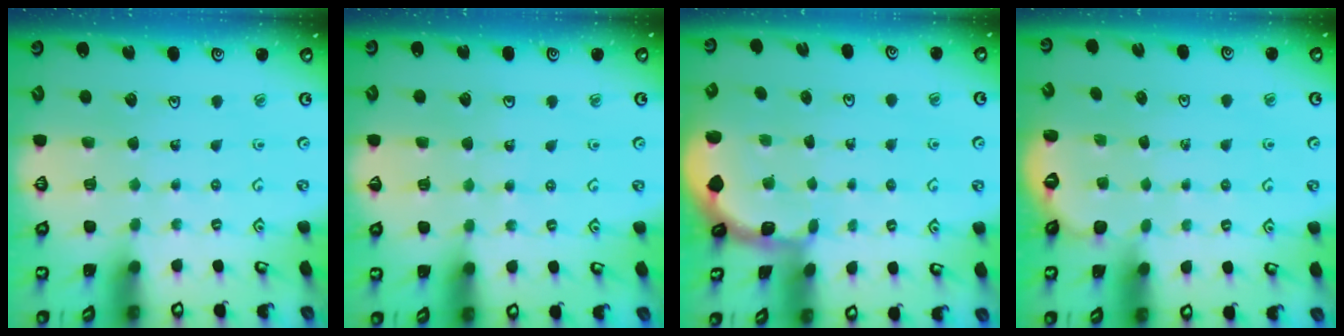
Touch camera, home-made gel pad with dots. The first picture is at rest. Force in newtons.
{"total": 2.6, "press": 2.6, "slide": 0.2}
{"total": 1.6, "press": 1.5, "slide": 0.3}
{"total": 1.8, "press": 1.1, "slide": 1.4}